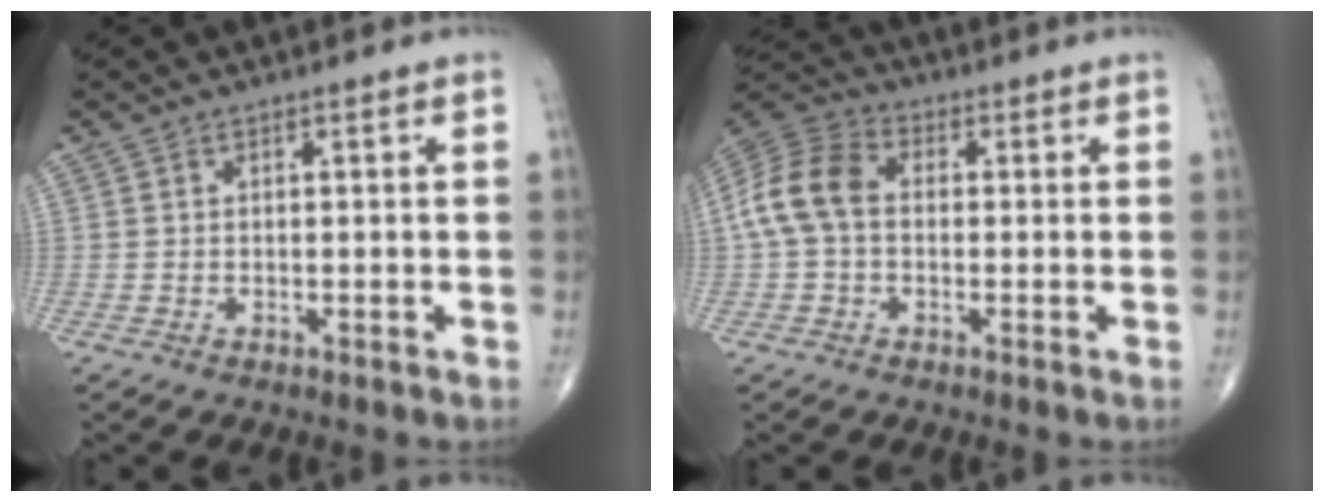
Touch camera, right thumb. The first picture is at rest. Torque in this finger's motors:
{"motor_torque": [-0.07, 0.36, 0.47, -0.45, 0.36]}